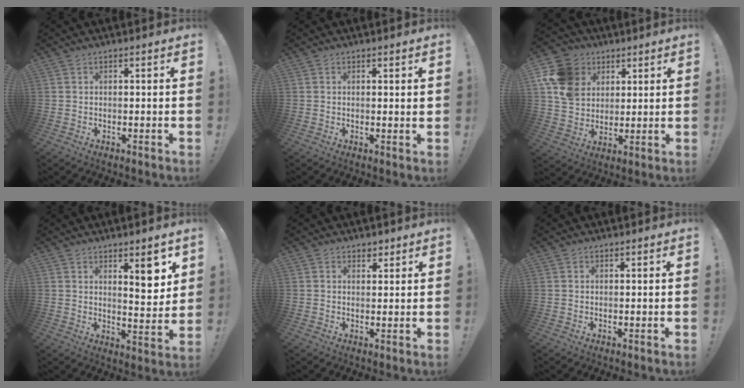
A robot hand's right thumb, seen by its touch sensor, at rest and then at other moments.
{"total": 1.2, "force": [0.8, 0.2, 0.9], "torque": [-0.003, -0.004, 0.011]}
{"total": 14.8, "force": [5.2, 12.3, 6.4], "torque": [-0.107, -0.021, 0.106]}
{"total": 8.8, "force": [5.0, 2.3, 6.8], "torque": [-0.076, -0.035, 0.075]}
{"total": 2.2, "force": [1.6, 1.3, 0.6], "torque": [0.004, -0.010, 0.026]}
{"total": 0.0}